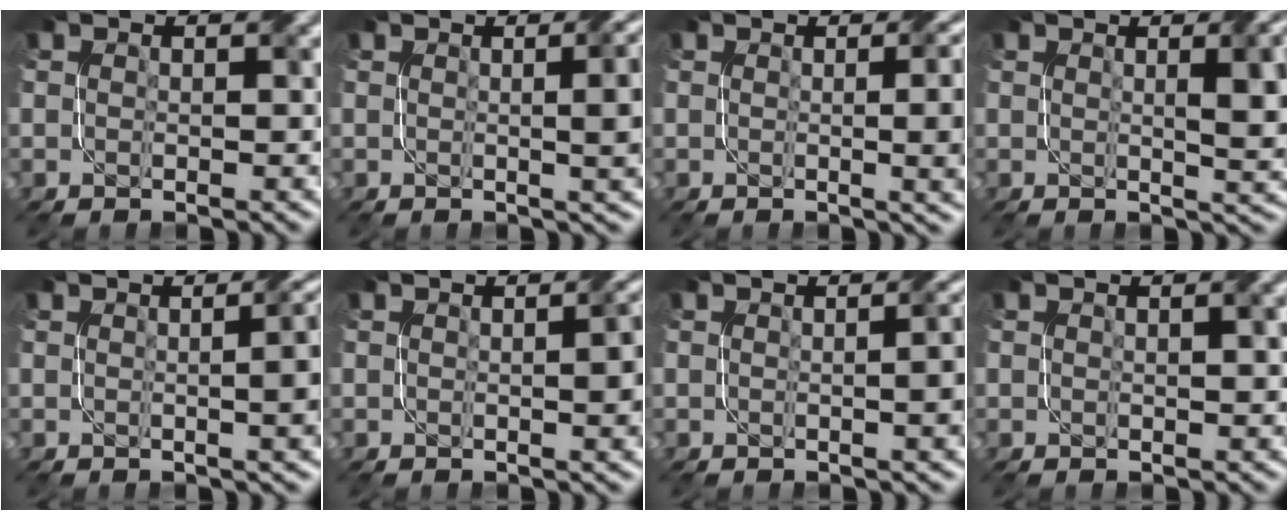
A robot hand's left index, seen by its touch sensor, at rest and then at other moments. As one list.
[{"total": 8.1, "force": [0.9, 3.4, 7.3], "torque": [-0.033, 0.022, 0.005]}, {"total": 8.4, "force": [0.5, 3.7, 7.5], "torque": [-0.035, 0.014, 0.007]}, {"total": 7.1, "force": [1.7, 2.4, 6.5], "torque": [-0.048, 0.008, 0.024]}, {"total": 8.1, "force": [0.5, 3.6, 7.3], "torque": [-0.026, 0.028, -0.002]}, {"total": 4.9, "force": [0.2, 1.6, 4.6], "torque": [-0.034, 0.011, 0.005]}, {"total": 6.3, "force": [0.1, 2.7, 5.7], "torque": [-0.024, 0.016, 0.000]}, {"total": 2.0, "force": [0.8, 0.5, 1.7], "torque": [-0.020, 0.004, 0.012]}]